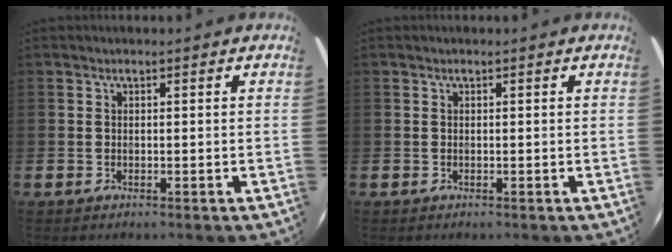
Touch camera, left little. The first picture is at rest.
{"total": 0.0}